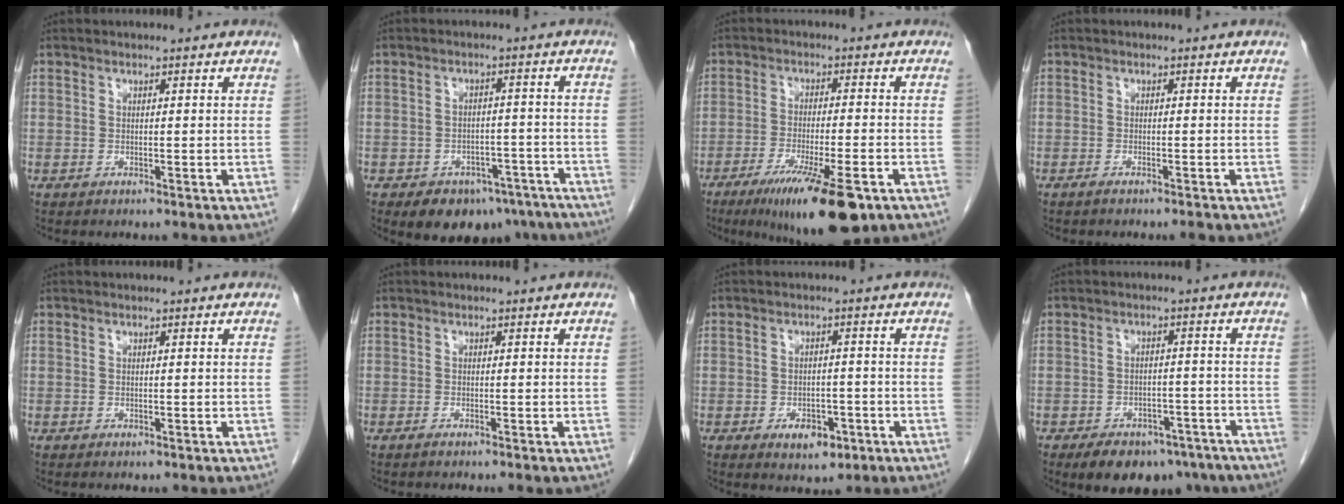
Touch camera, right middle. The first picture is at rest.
{"total": 10.8, "force": [-7.9, 6.3, 3.9], "torque": [-0.037, 0.014, -0.100]}
{"total": 13.7, "force": [-8.3, 1.9, 10.7], "torque": [-0.155, -0.030, -0.127]}
{"total": 1.2, "force": [-0.9, -0.3, 0.7], "torque": [-0.012, 0.001, -0.015]}
{"total": 0.0}
{"total": 0.7, "force": [-0.5, -0.2, 0.4], "torque": [-0.009, 0.001, -0.009]}
{"total": 4.7, "force": [-2.3, 2.7, 3.1], "torque": [-0.041, 0.004, -0.026]}
{"total": 12.2, "force": [-8.8, 6.6, 5.2], "torque": [-0.070, 0.011, -0.116]}